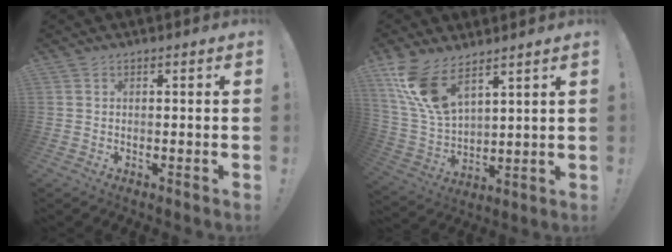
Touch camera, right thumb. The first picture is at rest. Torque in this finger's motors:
{"motor_torque": [0.12, 0.50, 1.15, 0.78, 0.11]}